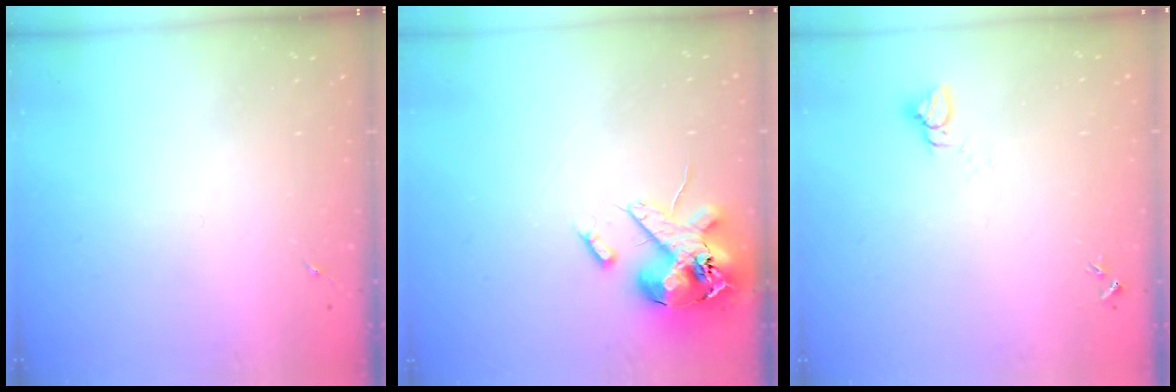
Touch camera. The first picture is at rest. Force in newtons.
{"total": 15.7, "press": 15.5, "slide": 2.7}
{"total": 2.8, "press": 2.8, "slide": 0.1}